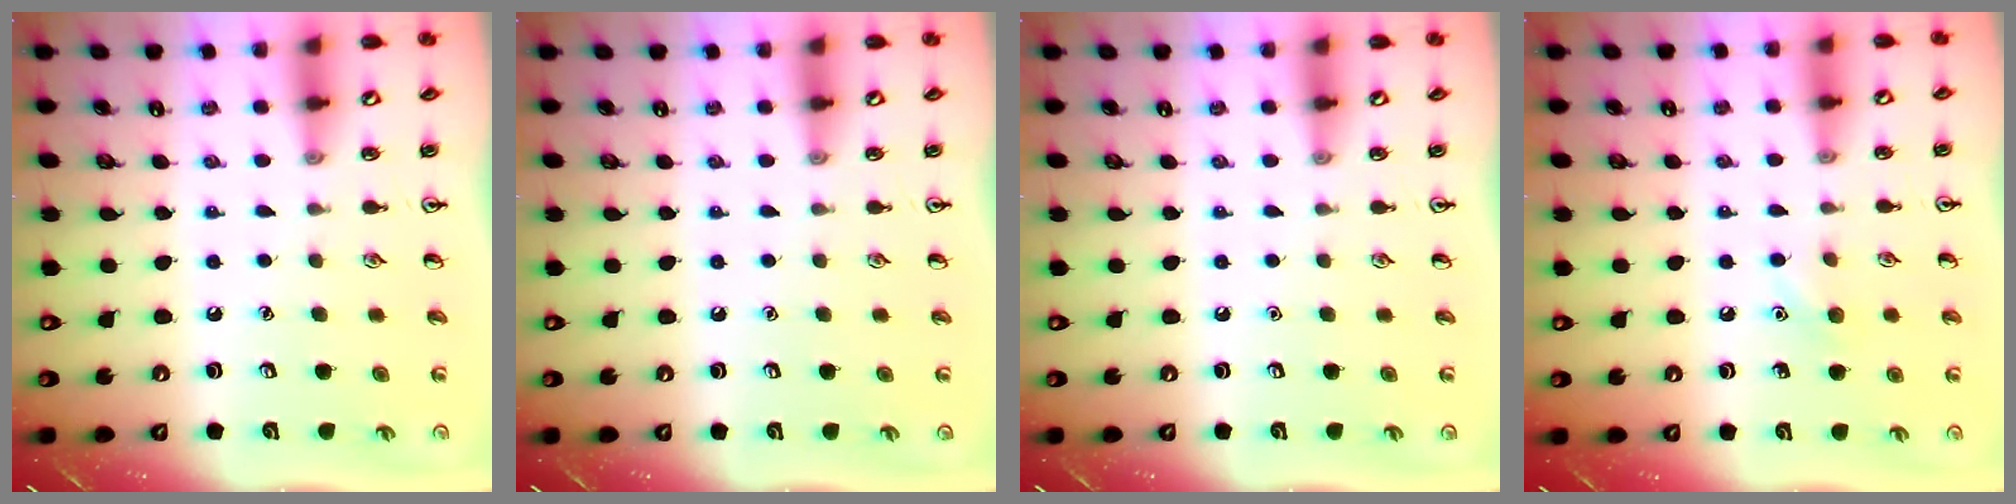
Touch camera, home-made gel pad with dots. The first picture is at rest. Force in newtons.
{"total": 0.0}
{"total": 0.0}
{"total": 6.1, "press": 5.9, "slide": 1.8}